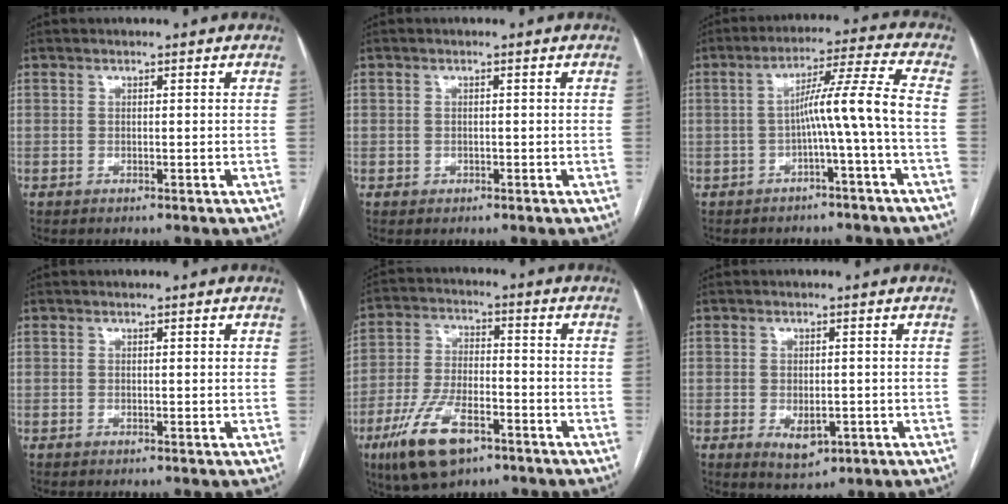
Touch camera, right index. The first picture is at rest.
{"total": 1.1, "force": [-0.2, 1.1, 0.0], "torque": [0.003, 0.005, -0.002]}
{"total": 8.2, "force": [-1.7, -1.9, 7.8], "torque": [-0.122, 0.030, -0.025]}
{"total": 0.7, "force": [0.2, 0.2, 0.6], "torque": [-0.011, 0.004, 0.003]}
{"total": 12.4, "force": [-6.9, 5.4, 8.8], "torque": [-0.180, -0.002, -0.120]}
{"total": 4.4, "force": [-1.4, 2.5, 3.3], "torque": [-0.049, -0.005, -0.007]}